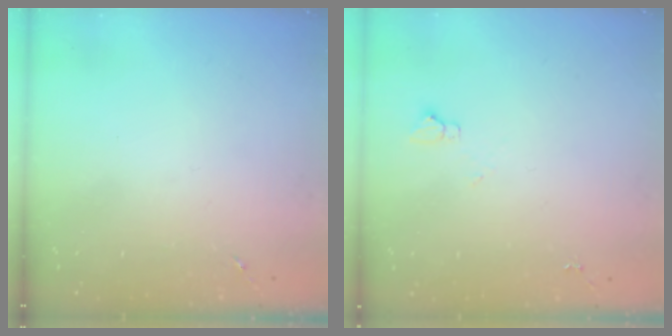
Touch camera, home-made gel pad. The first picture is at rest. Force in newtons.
{"total": 3.5, "press": 3.5, "slide": 0.4}